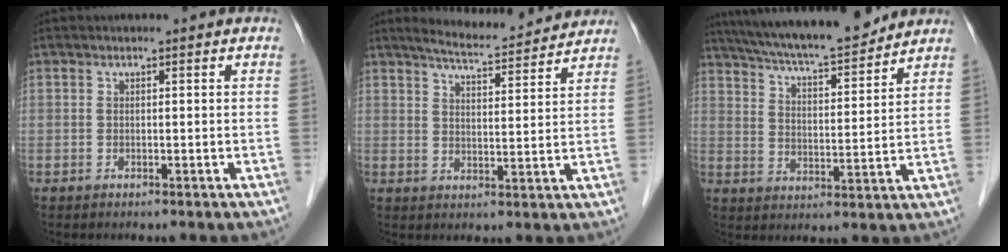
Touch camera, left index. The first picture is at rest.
{"total": 9.4, "force": [9.0, 0.8, 2.9], "torque": [-0.052, 0.006, 0.124]}
{"total": 15.5, "force": [13.9, 1.5, 6.6], "torque": [-0.116, 0.004, 0.219]}